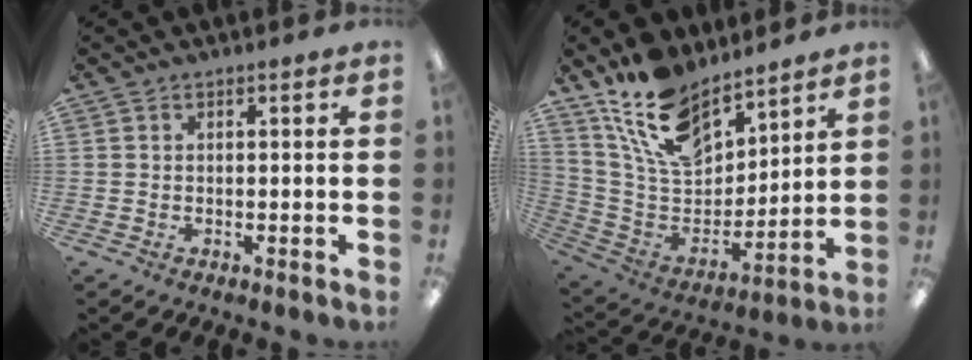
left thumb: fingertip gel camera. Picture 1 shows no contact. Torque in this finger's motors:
{"motor_torque": [0.58, 0.23, 1.51, -1.26, 0.43]}